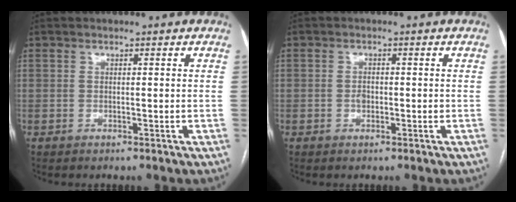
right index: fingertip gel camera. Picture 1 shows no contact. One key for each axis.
{"total": 1.5, "fx": -0.2, "fy": 1.0, "fz": 1.1, "tx": -0.020, "ty": 0.002, "tz": -0.002}